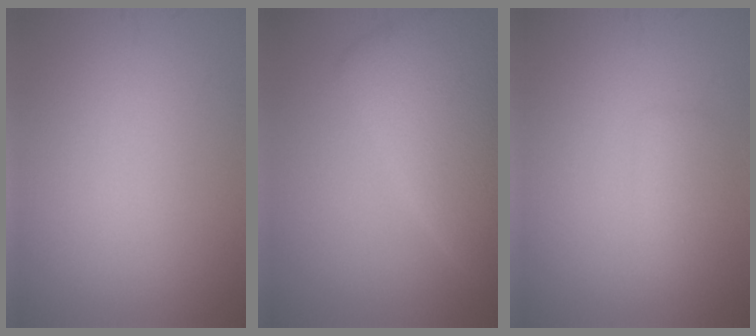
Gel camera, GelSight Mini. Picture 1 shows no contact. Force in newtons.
{"total": 7.1, "press": 7.1, "slide": 0.3}
{"total": 1.7, "press": 1.7, "slide": 0.2}